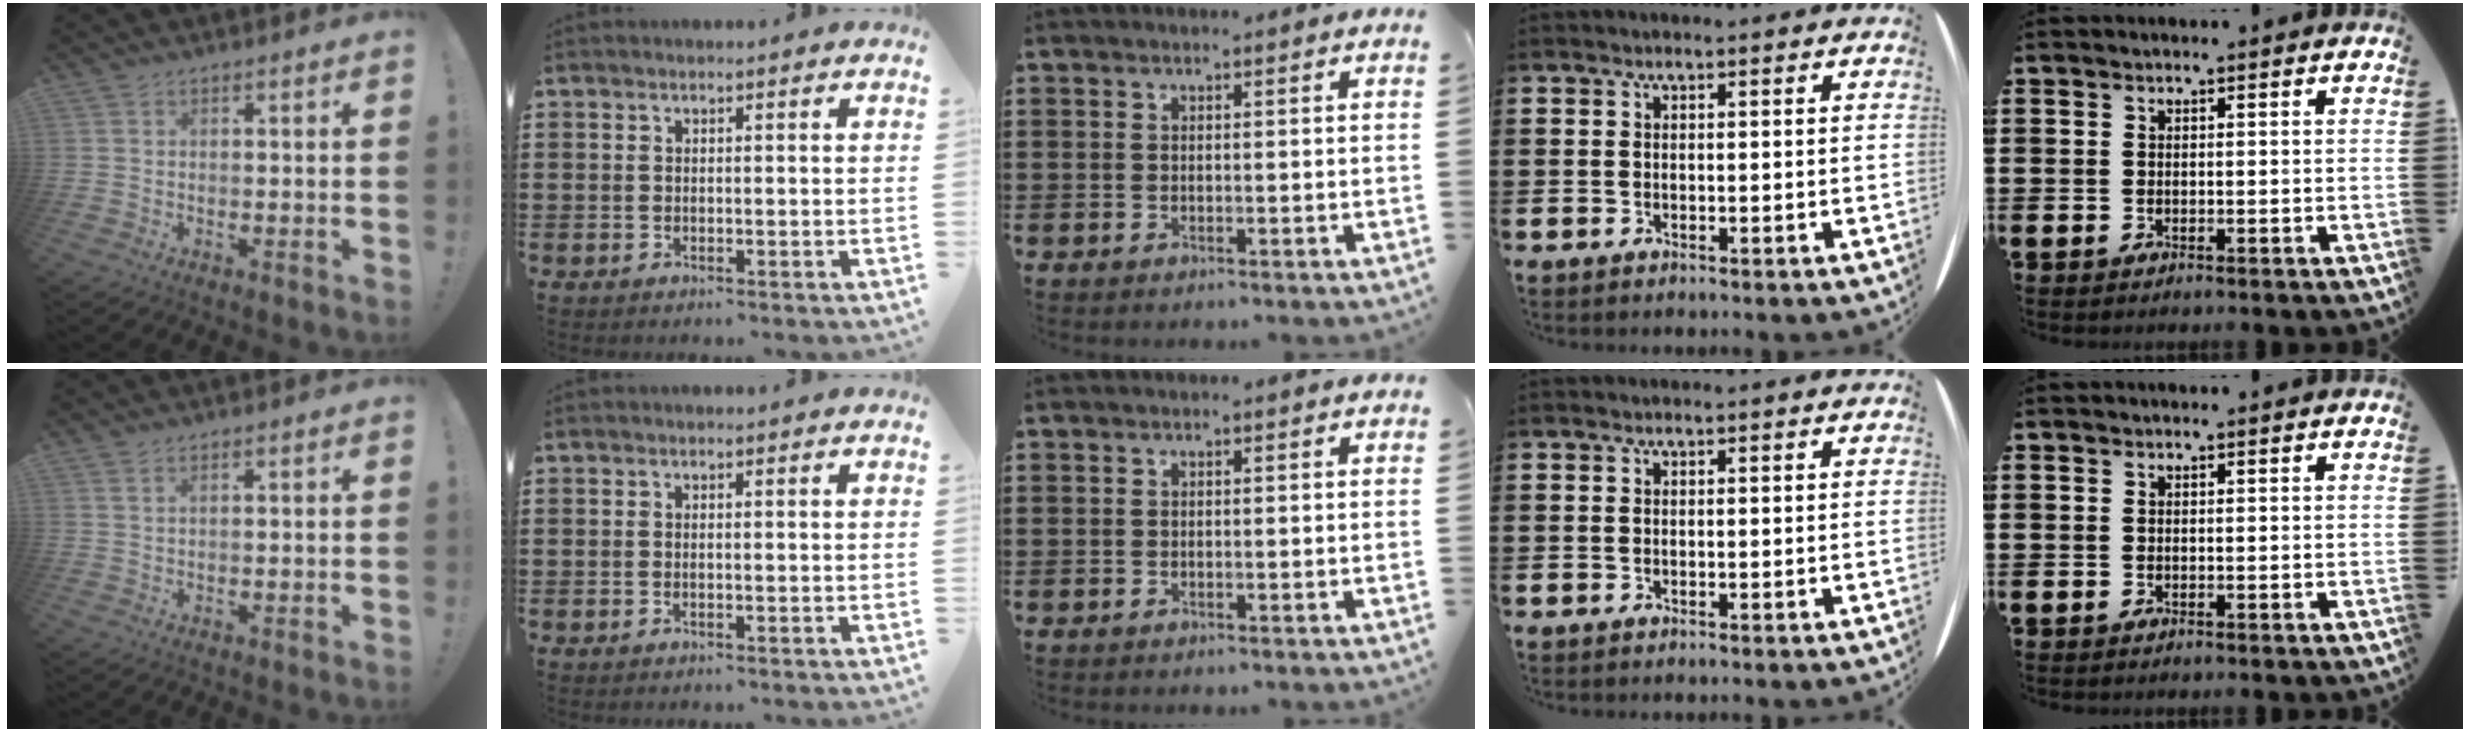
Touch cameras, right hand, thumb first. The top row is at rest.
{"thumb": {"total": 1.3, "force": [0.8, 0.4, 0.9], "torque": [-0.017, -0.001, 0.014]}}